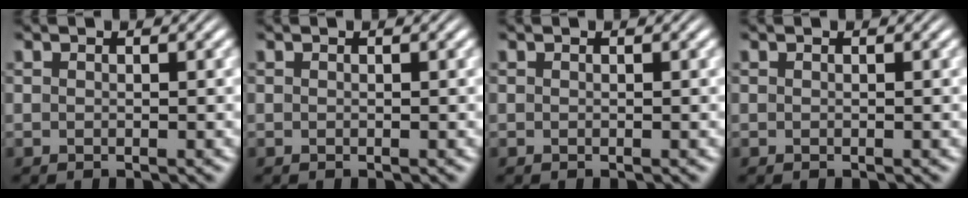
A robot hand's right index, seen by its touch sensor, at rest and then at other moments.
{"total": 0.0}
{"total": 0.0}
{"total": 0.0}